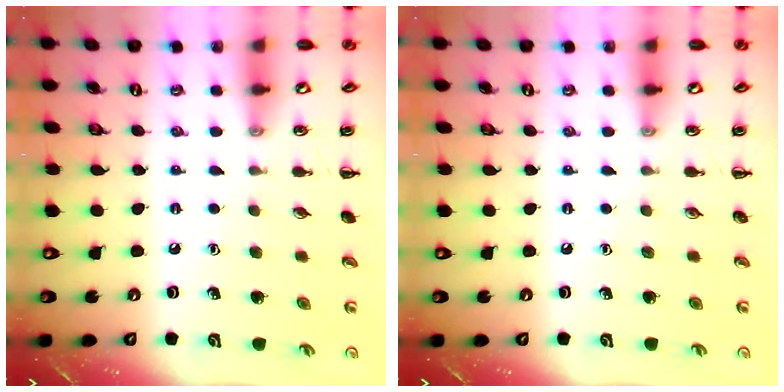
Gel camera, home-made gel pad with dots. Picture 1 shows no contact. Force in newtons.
{"total": 0.0}